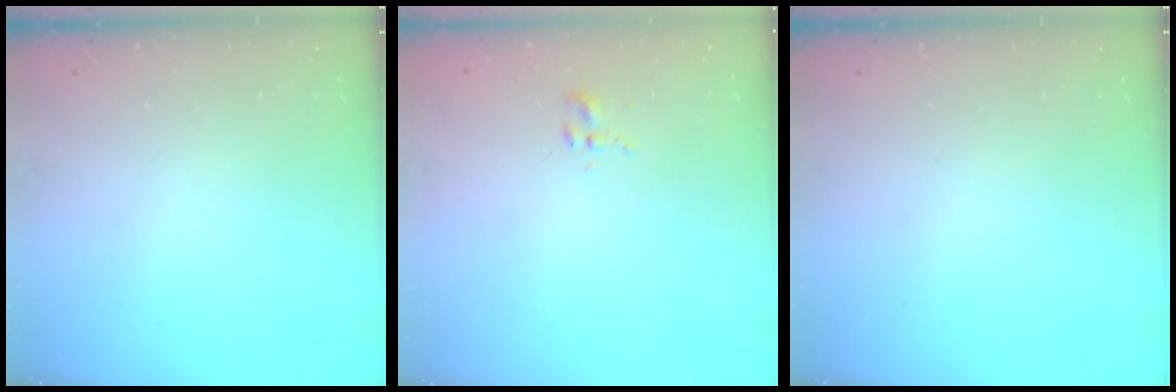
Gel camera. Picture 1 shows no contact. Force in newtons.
{"total": 2.3, "press": 2.0, "slide": 1.1}
{"total": 0.0}